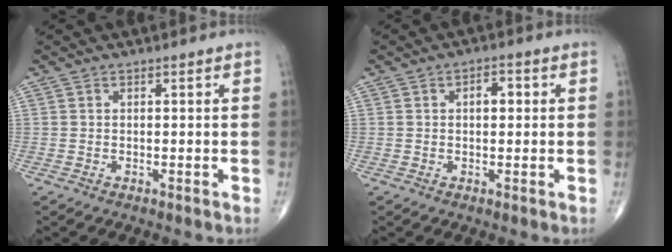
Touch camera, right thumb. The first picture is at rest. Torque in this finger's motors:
{"motor_torque": [0.56, 1.65, 0.29, 0.20, 0.00]}